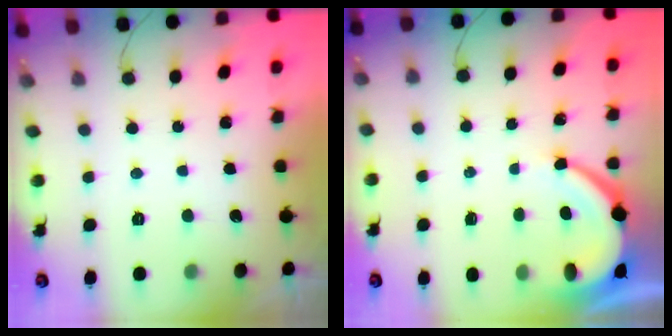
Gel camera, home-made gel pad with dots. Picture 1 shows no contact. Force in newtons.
{"total": 6.4, "press": 6.3, "slide": 0.7}